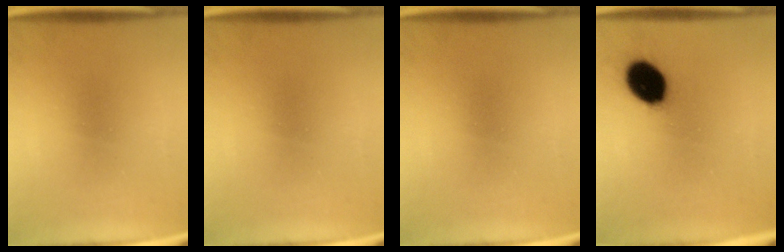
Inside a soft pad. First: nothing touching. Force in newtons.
{"total": 0.0}
{"total": 0.0}
{"total": 11.4}